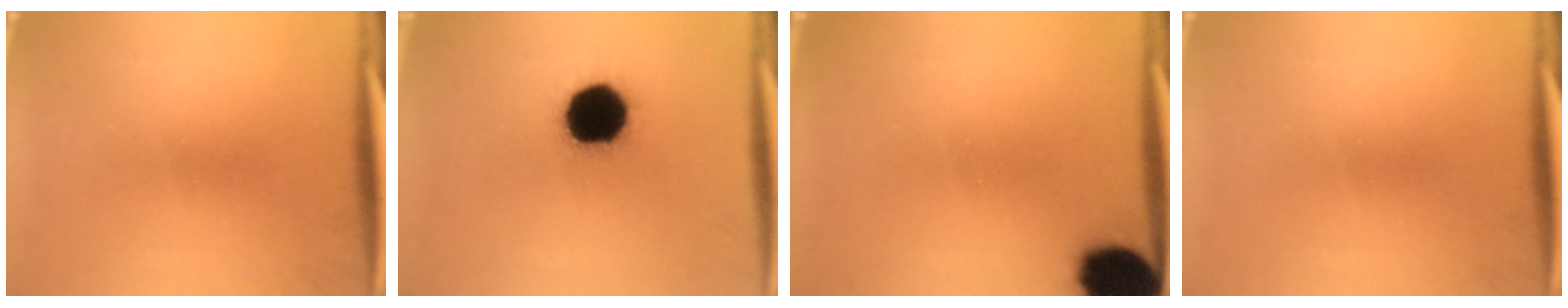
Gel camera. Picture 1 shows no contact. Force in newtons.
{"total": 18.5}
{"total": 15.4}
{"total": 0.0}